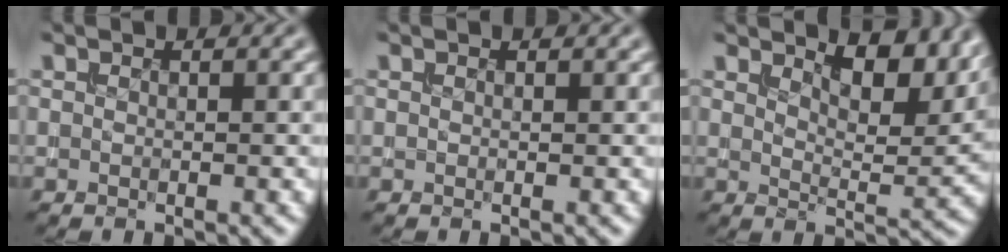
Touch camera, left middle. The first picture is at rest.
{"total": 0.0}
{"total": 7.0, "force": [4.7, 2.5, 4.6], "torque": [-0.068, -0.004, 0.070]}